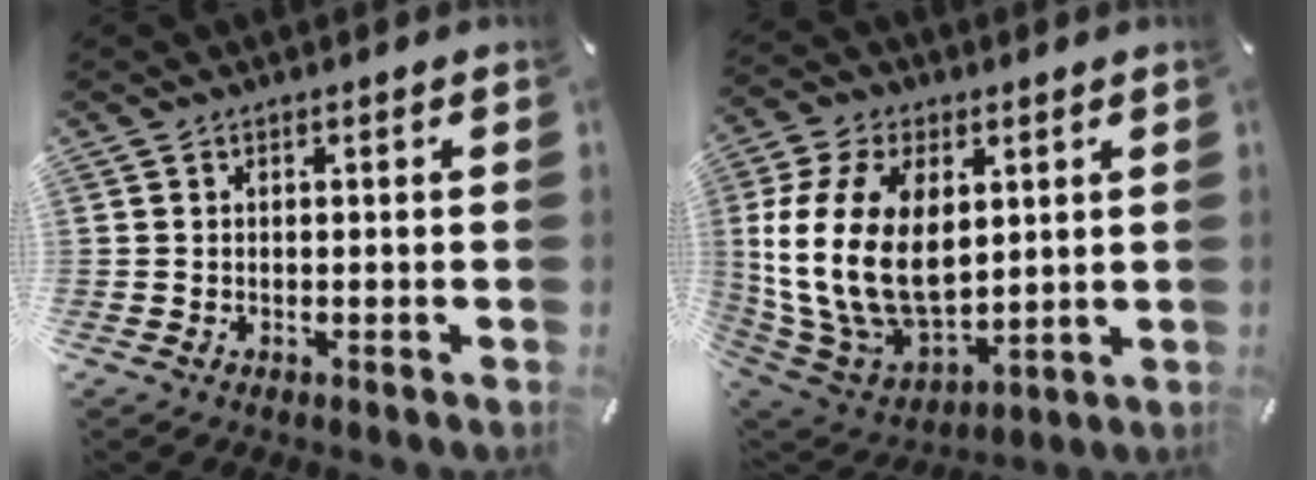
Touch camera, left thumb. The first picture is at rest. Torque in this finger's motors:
{"motor_torque": [1.08, 1.42, 2.72, -0.05, 1.06]}